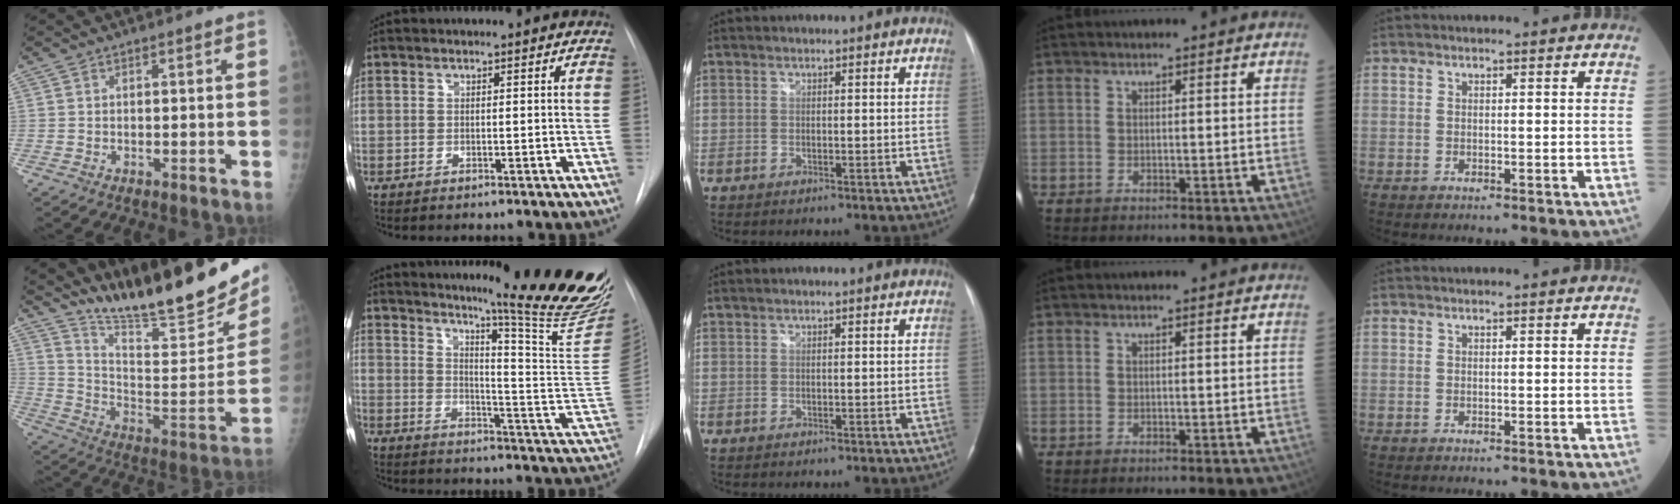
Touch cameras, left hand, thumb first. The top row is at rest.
{"thumb": {"total": 26.3, "force": [21.2, 4.5, 14.8], "torque": [-0.201, -0.122, 0.327]}, "index": {"total": 22.8, "force": [19.1, -0.8, 12.5], "torque": [-0.171, -0.121, 0.237]}}